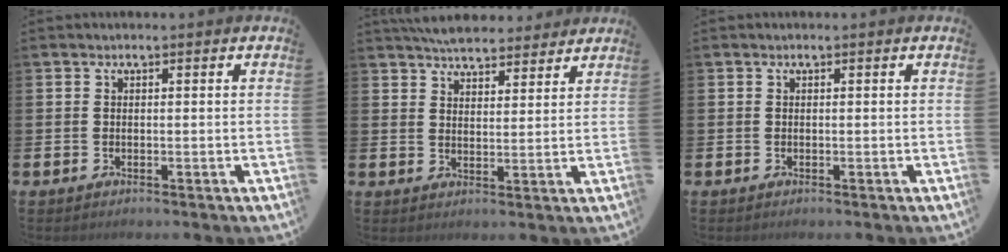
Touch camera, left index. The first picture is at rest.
{"total": 5.5, "force": [5.4, 1.1, 0.7], "torque": [-0.013, -0.028, 0.095]}
{"total": 0.0}